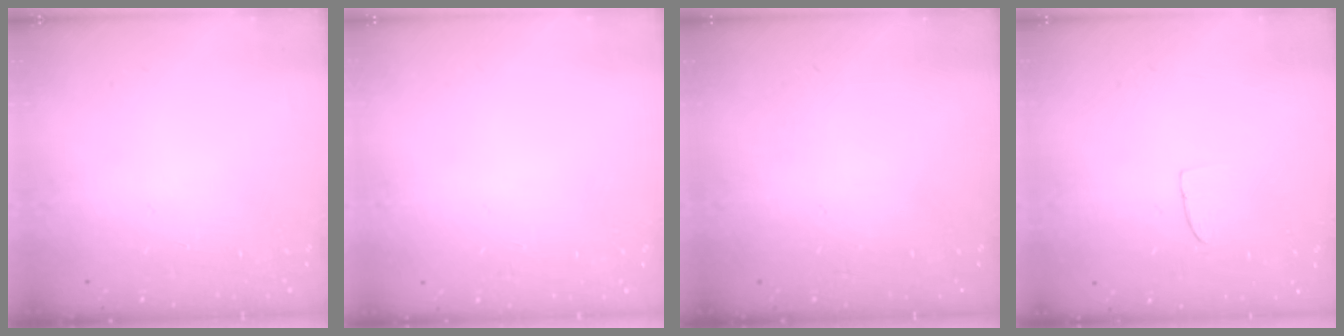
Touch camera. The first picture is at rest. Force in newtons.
{"total": 0.0}
{"total": 0.0}
{"total": 4.2, "press": 4.2, "slide": 0.3}